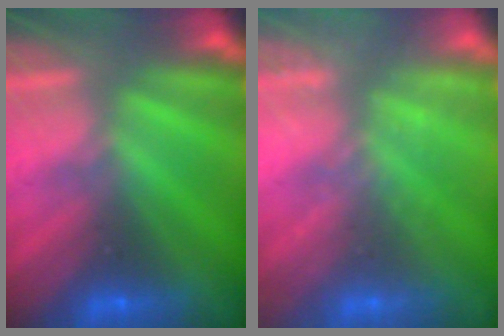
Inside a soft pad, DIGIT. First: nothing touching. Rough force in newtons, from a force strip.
{"total": 1.9}